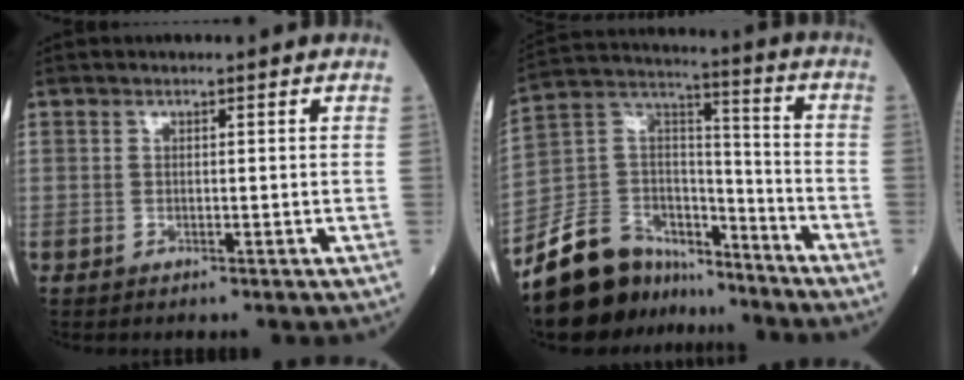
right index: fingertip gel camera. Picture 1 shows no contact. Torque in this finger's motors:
{"motor_torque": [0.88, -1.26, -0.68, -0.21]}